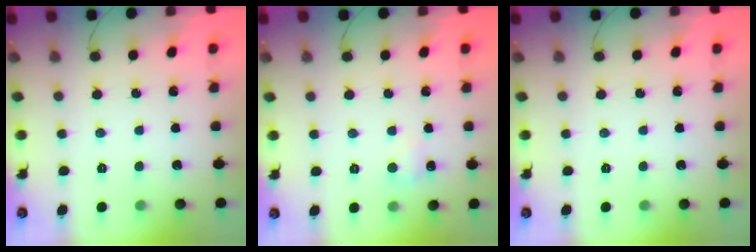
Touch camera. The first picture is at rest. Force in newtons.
{"total": 5.3, "press": 5.0, "slide": 1.5}
{"total": 0.0}